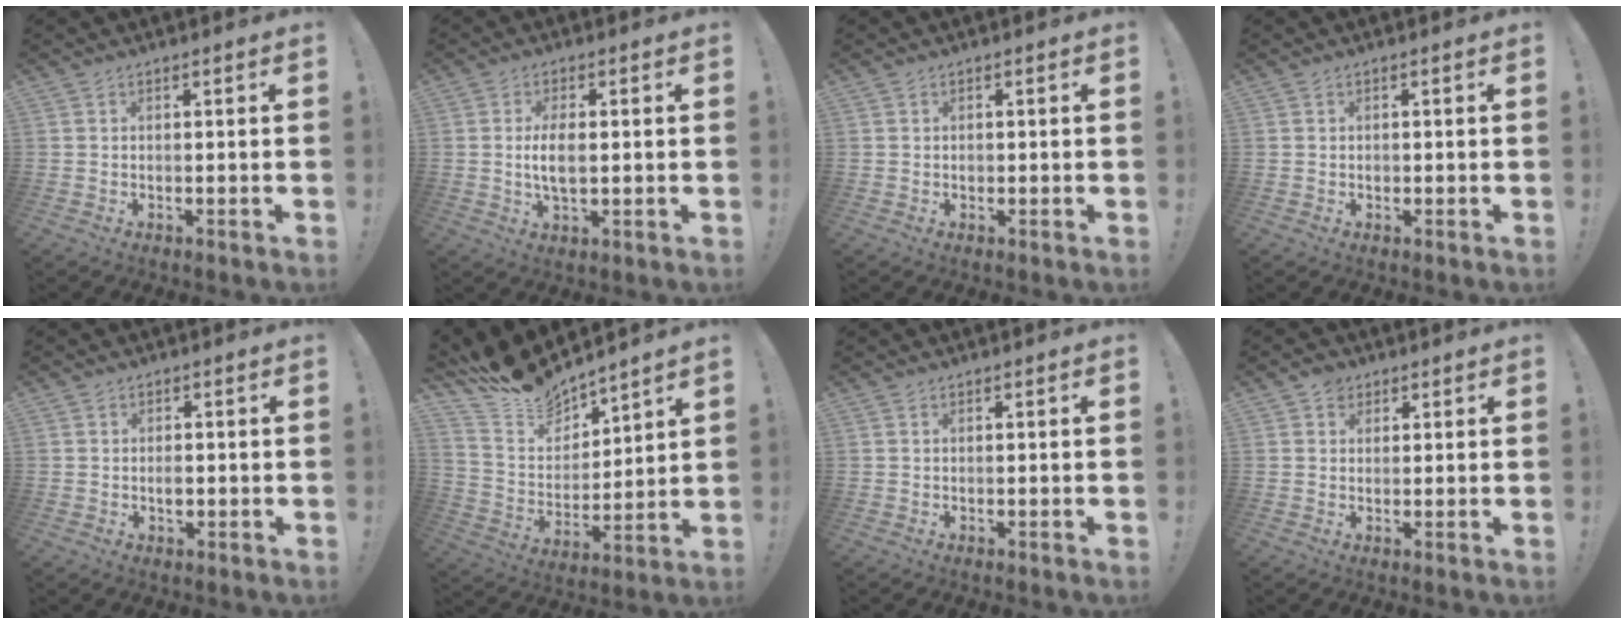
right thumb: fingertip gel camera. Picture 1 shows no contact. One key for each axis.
{"total": 6.2, "fx": -0.2, "fy": 2.8, "fz": 5.5, "tx": -0.107, "ty": -0.004, "tz": -0.010}
{"total": 0.7, "fx": -0.4, "fy": 0.6, "fz": 0.2, "tx": 0.001, "ty": 0.001, "tz": -0.009}
{"total": 0.7, "fx": -0.4, "fy": 0.6, "fz": 0.1, "tx": -0.005, "ty": 0.004, "tz": -0.007}
{"total": 4.3, "fx": 0.1, "fy": 4.0, "fz": 1.4, "tx": -0.011, "ty": -0.002, "tz": 0.003}
{"total": 12.7, "fx": 12.2, "fy": 3.3, "fz": 1.4, "tx": -0.062, "ty": -0.108, "tz": 0.224}
{"total": 0.0}
{"total": 3.3, "fx": 1.7, "fy": 2.7, "fz": 0.9, "tx": -0.009, "ty": -0.003, "tz": 0.030}